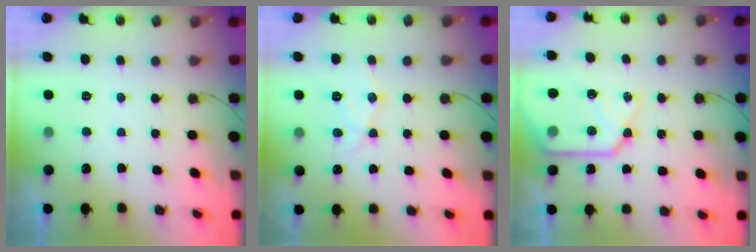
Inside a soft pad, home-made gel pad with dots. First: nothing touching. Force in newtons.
{"total": 10.4, "press": 10.4, "slide": 0.2}
{"total": 15.0, "press": 14.9, "slide": 1.3}